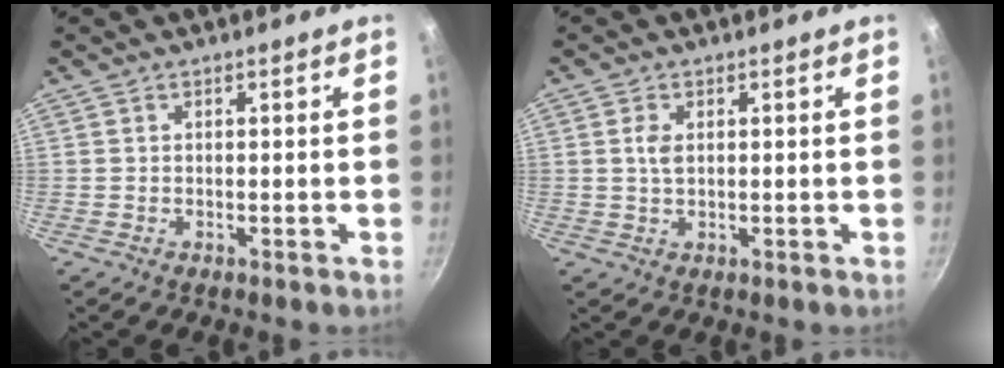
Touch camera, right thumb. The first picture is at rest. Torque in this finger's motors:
{"motor_torque": [-0.41, 0.29, 0.01, 0.43, 0.01]}